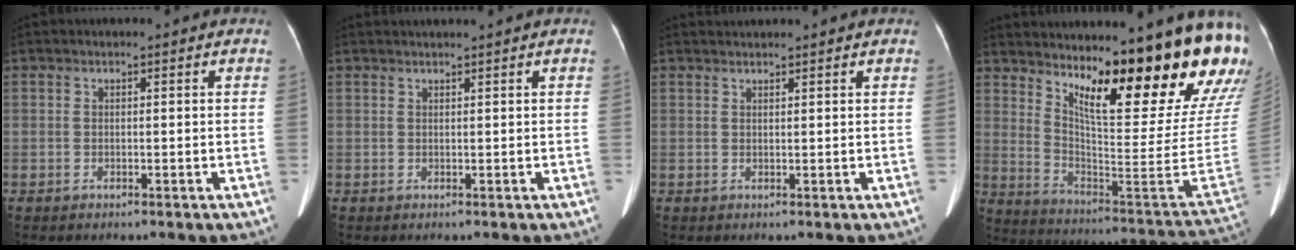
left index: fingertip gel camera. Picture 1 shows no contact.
{"total": 2.0, "force": [1.8, -0.7, 0.7], "torque": [-0.007, 0.014, 0.036]}
{"total": 2.9, "force": [2.8, -0.4, 0.8], "torque": [-0.009, 0.027, 0.048]}
{"total": 24.0, "force": [18.1, 1.6, 15.6], "torque": [-0.233, -0.084, 0.253]}